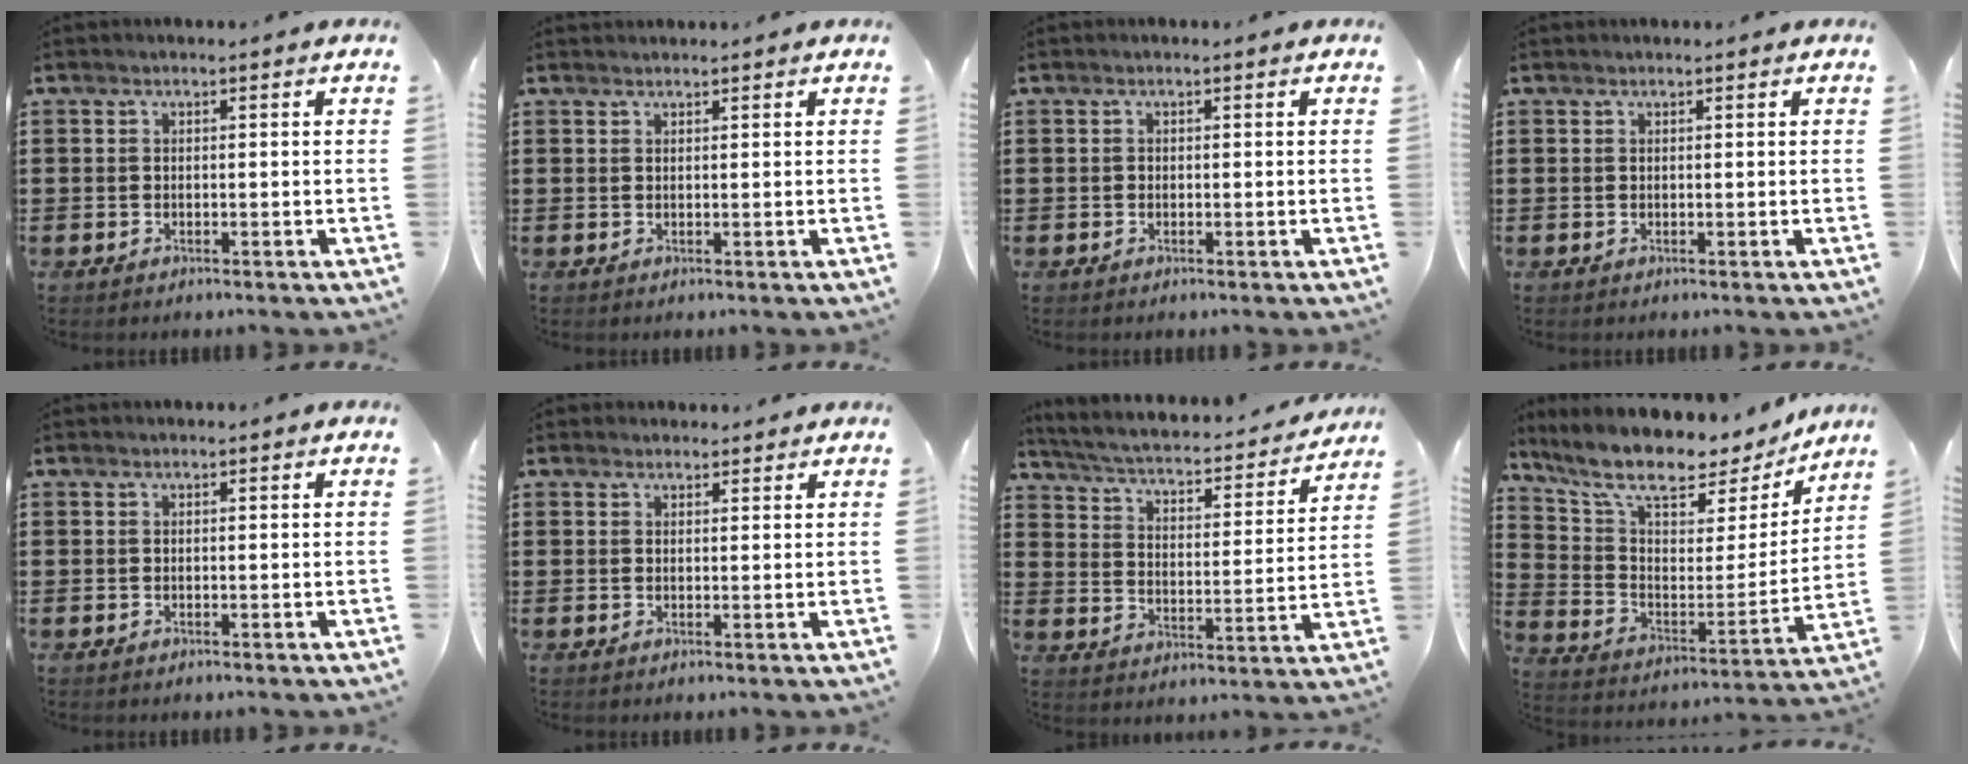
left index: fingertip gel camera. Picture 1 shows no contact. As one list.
[{"total": 0.8, "force": [0.8, 0.1, 0.0], "torque": [-0.002, -0.001, 0.017]}, {"total": 0.0}, {"total": 0.0}, {"total": 0.0}, {"total": 1.6, "force": [1.5, 0.5, -0.1], "torque": [-0.003, 0.003, 0.030]}, {"total": 3.1, "force": [2.7, 0.3, 1.5], "torque": [-0.048, -0.030, 0.035]}, {"total": 9.7, "force": [8.0, 2.9, 4.7], "torque": [-0.116, -0.058, 0.133]}]